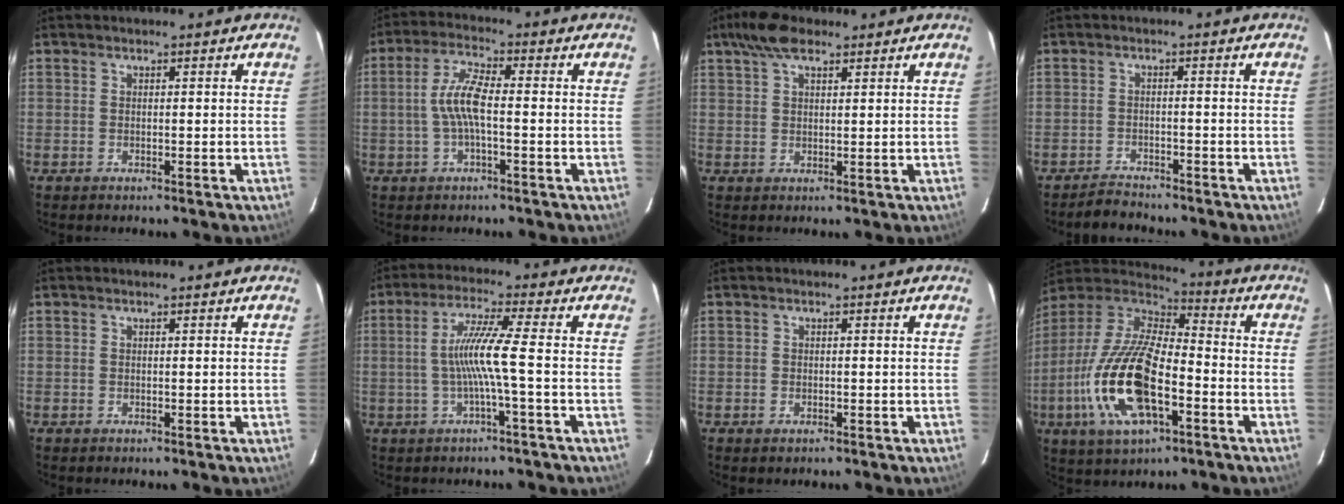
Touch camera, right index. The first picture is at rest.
{"total": 6.6, "force": [-0.9, 1.4, 6.4], "torque": [-0.132, 0.010, -0.017]}
{"total": 5.6, "force": [4.1, 2.1, 3.3], "torque": [-0.066, 0.019, 0.075]}
{"total": 2.8, "force": [-2.8, 0.4, -0.4], "torque": [-0.001, 0.002, -0.046]}
{"total": 0.0}
{"total": 7.0, "force": [-1.1, -2.2, 6.5], "torque": [-0.134, -0.004, -0.015]}
{"total": 0.5, "force": [-0.4, 0.1, -0.2], "torque": [0.005, -0.006, -0.006]}
{"total": 21.2, "force": [-7.1, 8.5, 18.1], "torque": [-0.382, -0.025, -0.136]}